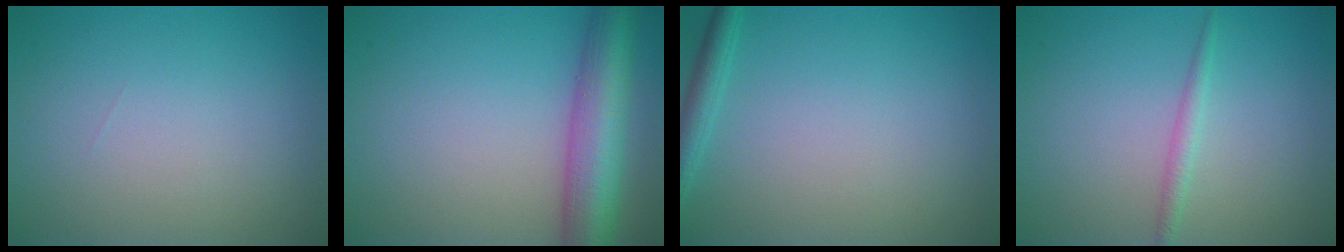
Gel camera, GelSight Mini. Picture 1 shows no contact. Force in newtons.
{"total": 7.4, "press": 7.4, "slide": 0.4}
{"total": 1.9, "press": 1.9, "slide": 0.1}
{"total": 1.3, "press": 1.3, "slide": 0.0}